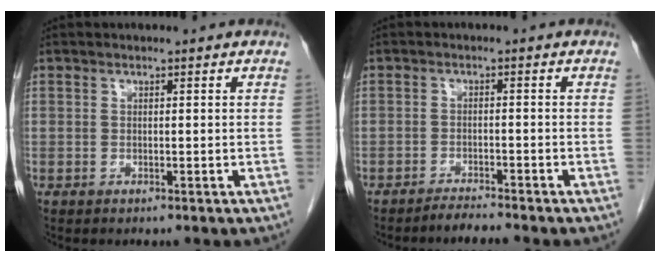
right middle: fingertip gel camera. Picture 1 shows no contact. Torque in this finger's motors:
{"motor_torque": [-0.03, 0.05, -0.08, 0.00]}